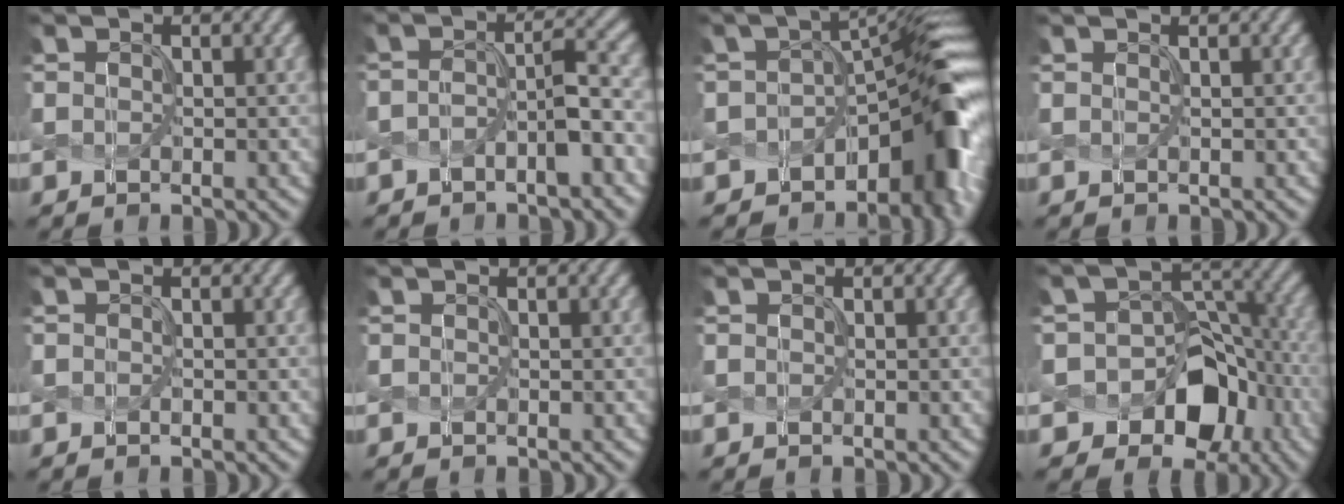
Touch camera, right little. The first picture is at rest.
{"total": 3.1, "force": [-1.2, 0.8, 2.8], "torque": [-0.049, 0.004, -0.028]}
{"total": 10.3, "force": [-4.0, 4.8, 8.1], "torque": [-0.083, -0.005, -0.067]}
{"total": 0.0}
{"total": 0.0}
{"total": 0.0}
{"total": 0.0}
{"total": 9.1, "force": [-3.9, 6.8, 4.6], "torque": [-0.036, 0.016, -0.067]}